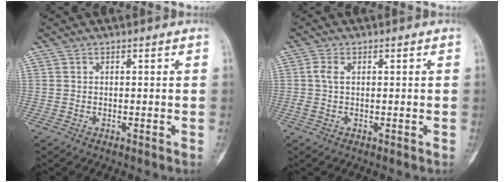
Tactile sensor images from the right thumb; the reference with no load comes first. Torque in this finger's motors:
{"motor_torque": [0.37, 0.15, 0.24, -0.09, 0.12]}